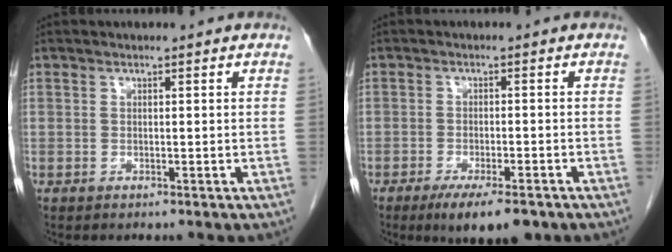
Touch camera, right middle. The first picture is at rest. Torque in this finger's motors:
{"motor_torque": [0.93, -0.67, 0.11, 0.08]}